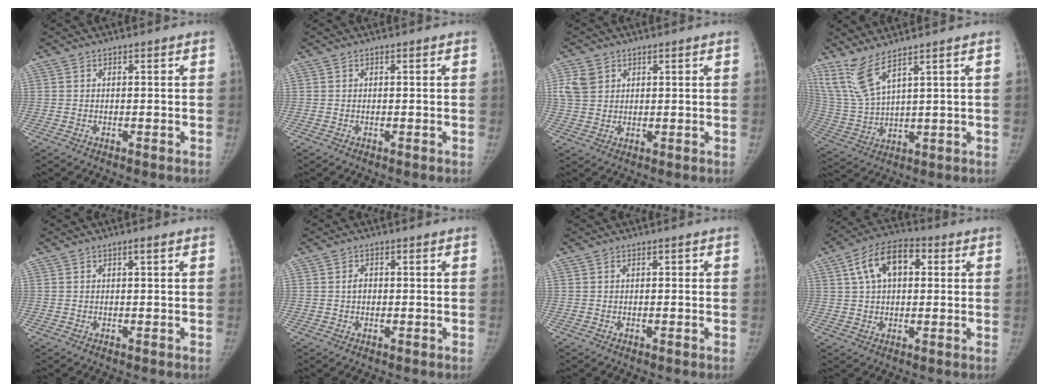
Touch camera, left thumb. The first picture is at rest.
{"total": 0.0}
{"total": 4.6, "force": [1.9, 3.6, 2.1], "torque": [-0.029, 0.000, 0.041]}
{"total": 8.2, "force": [6.0, 1.3, 5.4], "torque": [-0.128, -0.035, 0.145]}
{"total": 0.7, "force": [0.3, 0.1, 0.7], "torque": [-0.009, 0.000, 0.001]}
{"total": 1.6, "force": [0.0, 1.2, 1.0], "torque": [-0.010, 0.005, -0.003]}
{"total": 0.6, "force": [0.1, 0.4, 0.4], "torque": [-0.001, 0.002, 0.000]}
{"total": 11.4, "force": [3.3, 6.9, 8.5], "torque": [-0.134, 0.020, 0.048]}